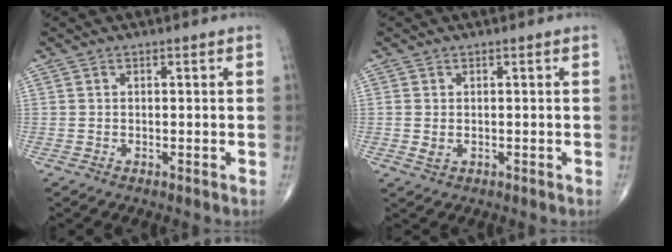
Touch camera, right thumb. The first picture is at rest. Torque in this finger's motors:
{"motor_torque": [-0.71, 0.11, 0.02, 0.07, 0.04]}